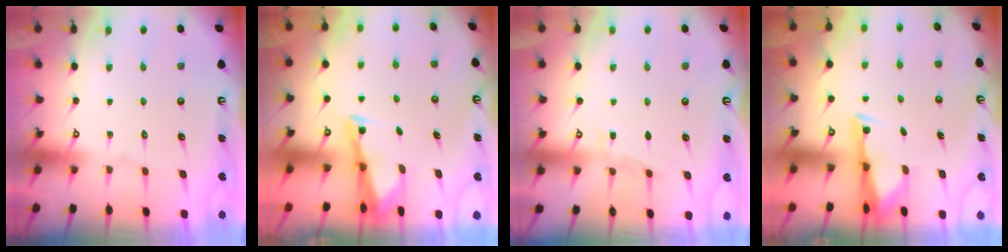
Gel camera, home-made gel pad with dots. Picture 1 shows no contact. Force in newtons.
{"total": 2.7, "press": 2.7, "slide": 0.1}
{"total": 4.6, "press": 4.5, "slide": 0.5}
{"total": 2.7, "press": 2.7, "slide": 0.4}